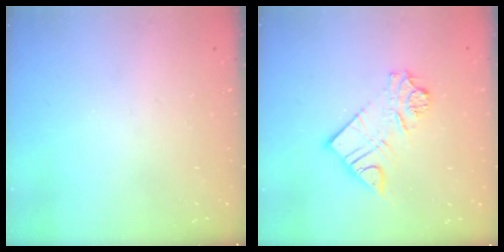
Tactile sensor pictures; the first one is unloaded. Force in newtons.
{"total": 13.3, "press": 13.3, "slide": 1.4}